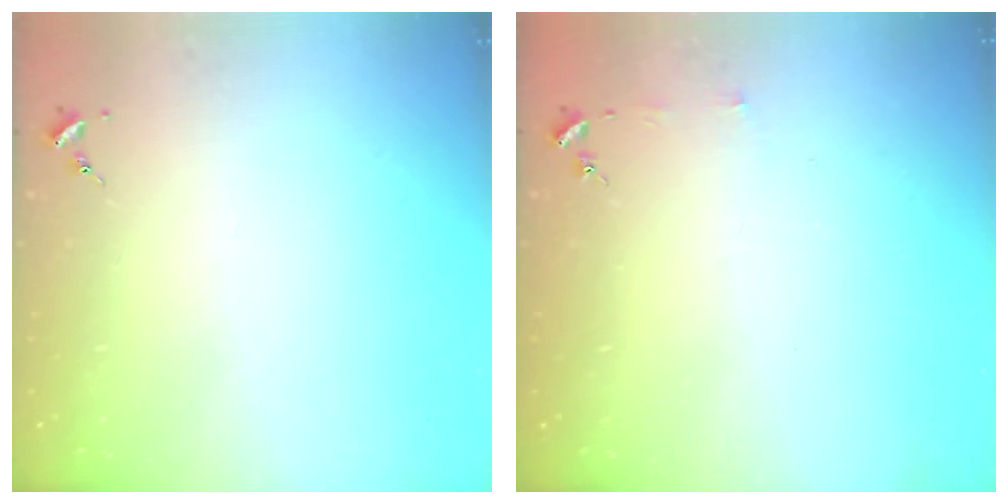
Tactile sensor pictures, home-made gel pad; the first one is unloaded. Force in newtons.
{"total": 3.0, "press": 3.0, "slide": 0.3}